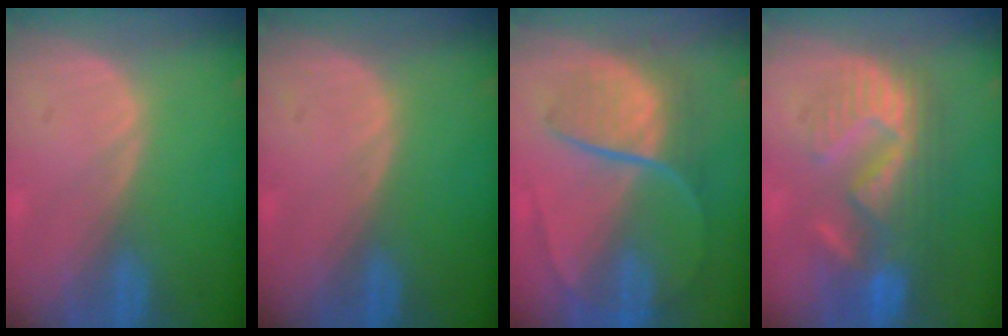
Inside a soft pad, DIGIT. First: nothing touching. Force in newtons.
{"total": 0.0}
{"total": 8.8, "press": 7.6, "slide": 4.5}
{"total": 10.1, "press": 9.7, "slide": 2.9}